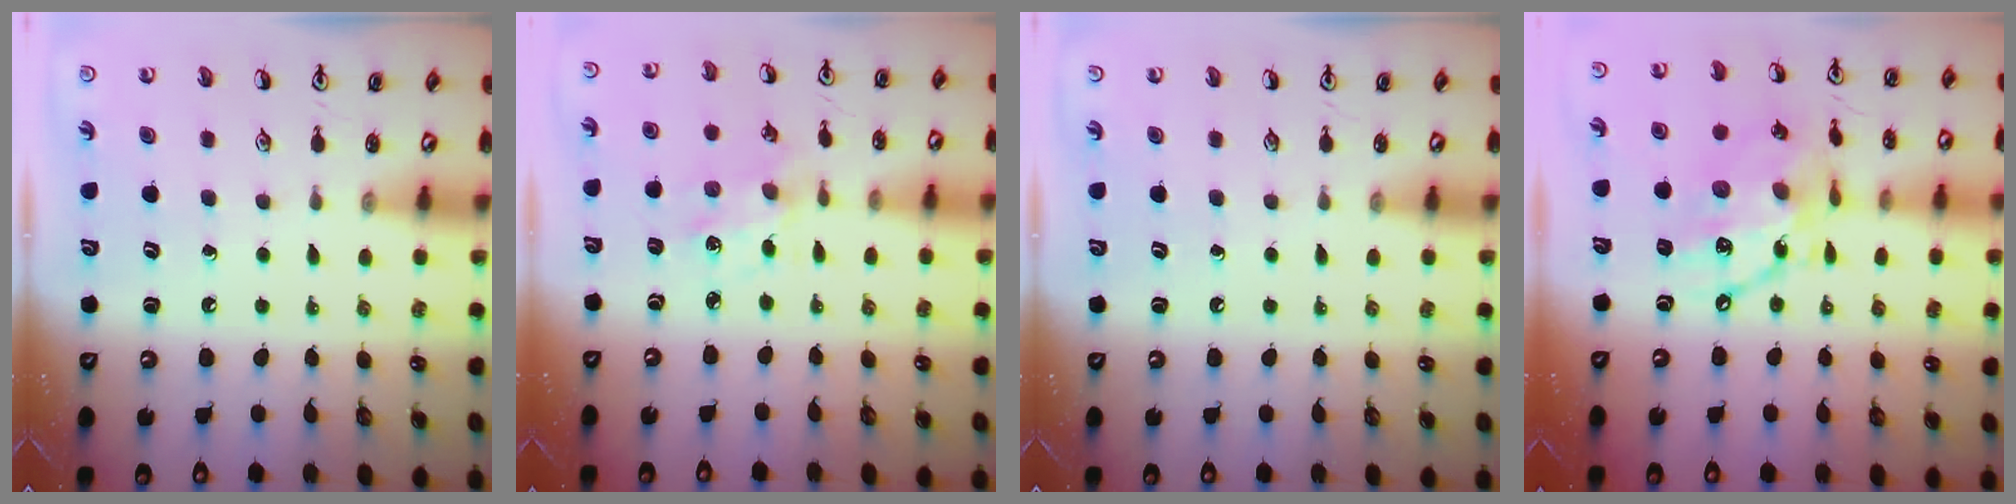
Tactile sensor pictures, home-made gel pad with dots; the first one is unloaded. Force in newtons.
{"total": 1.5, "press": 1.4, "slide": 0.4}
{"total": 0.0}
{"total": 15.0, "press": 14.9, "slide": 1.2}